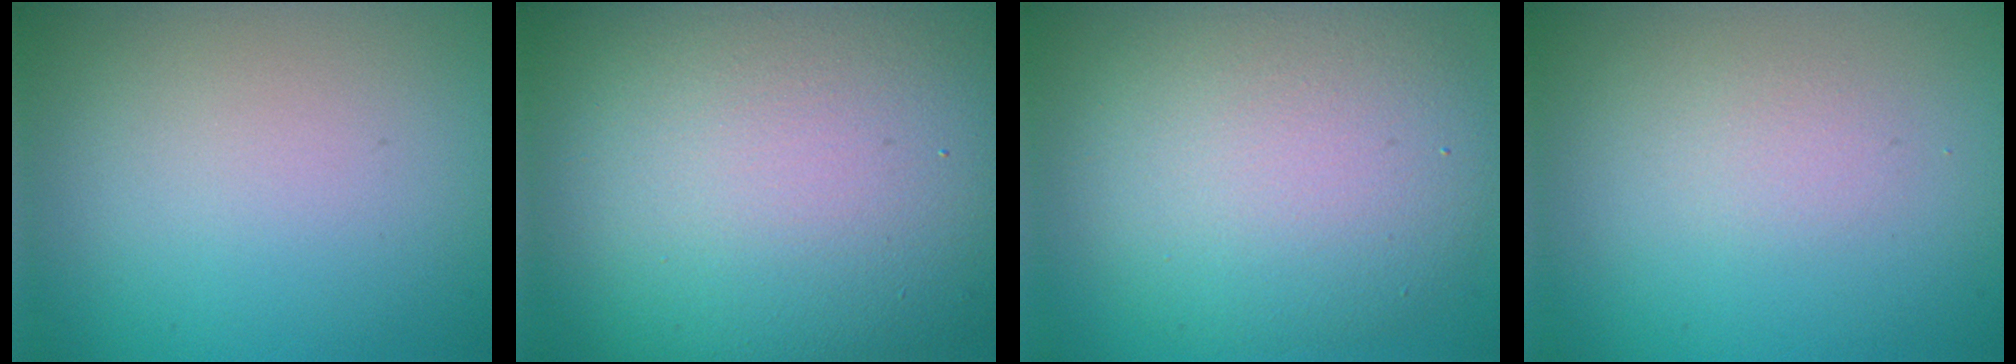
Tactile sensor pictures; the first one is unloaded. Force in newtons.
{"total": 18.6, "press": 18.6, "slide": 0.9}
{"total": 8.6, "press": 8.6, "slide": 0.3}
{"total": 1.0, "press": 0.9, "slide": 0.1}